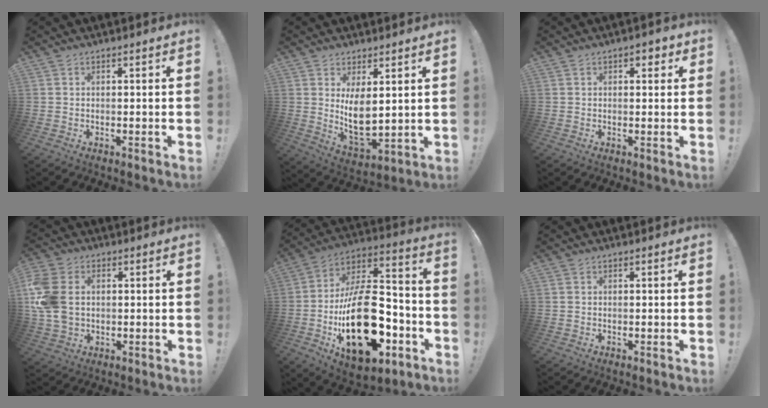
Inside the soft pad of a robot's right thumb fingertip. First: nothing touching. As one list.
[{"total": 10.2, "force": [3.3, 5.4, 8.0], "torque": [-0.148, -0.036, 0.064]}, {"total": 2.1, "force": [0.5, 1.5, 1.4], "torque": [-0.005, -0.003, 0.003]}, {"total": 13.0, "force": [1.4, 9.6, 8.7], "torque": [-0.184, -0.003, 0.028]}, {"total": 30.3, "force": [-8.3, 16.4, 24.0], "torque": [-0.445, 0.056, -0.123]}, {"total": 0.5, "force": [0.2, 0.4, 0.3], "torque": [-0.006, 0.003, 0.003]}]